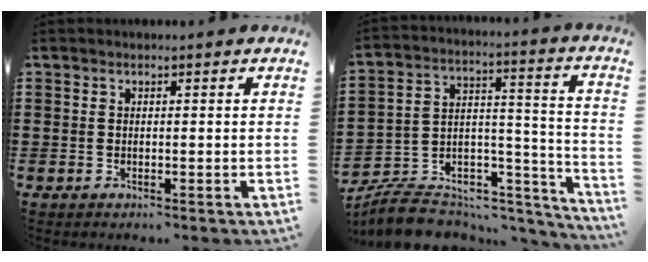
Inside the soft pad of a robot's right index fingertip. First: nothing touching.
{"total": 7.1, "force": [-6.1, 3.2, 1.8], "torque": [-0.038, 0.007, -0.114]}